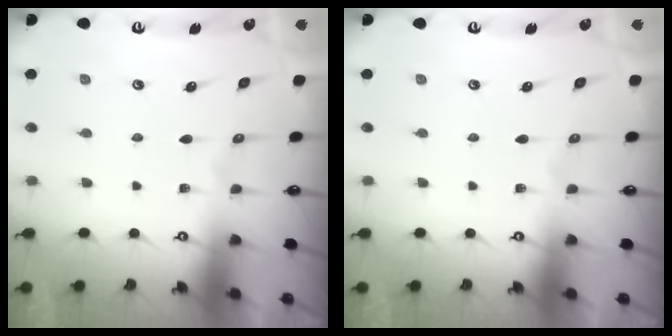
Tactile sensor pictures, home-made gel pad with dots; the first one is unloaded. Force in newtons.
{"total": 0.0}